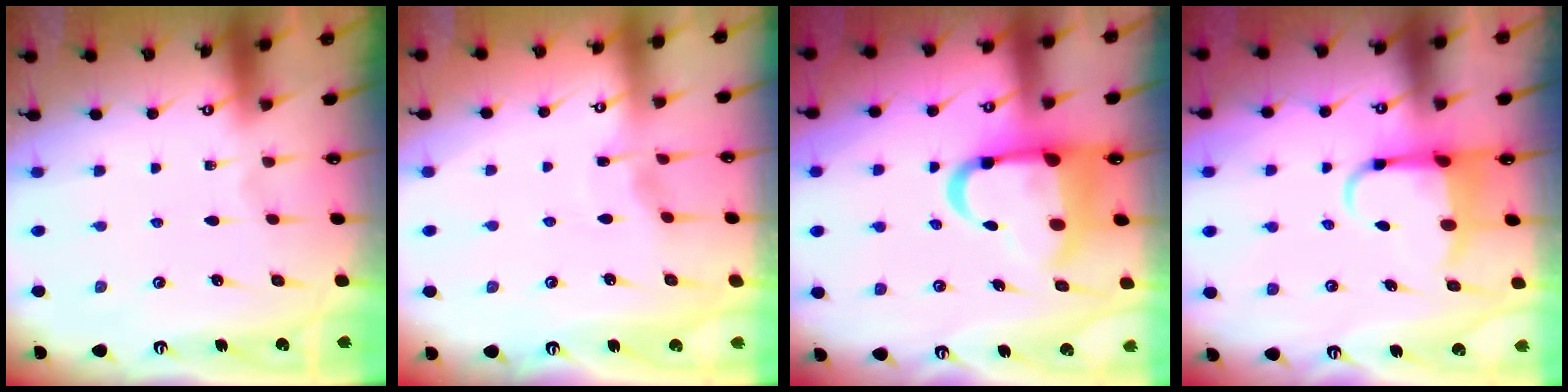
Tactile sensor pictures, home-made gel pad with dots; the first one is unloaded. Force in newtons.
{"total": 3.0, "press": 2.9, "slide": 0.4}
{"total": 14.2, "press": 13.8, "slide": 3.2}
{"total": 5.7, "press": 5.5, "slide": 1.5}